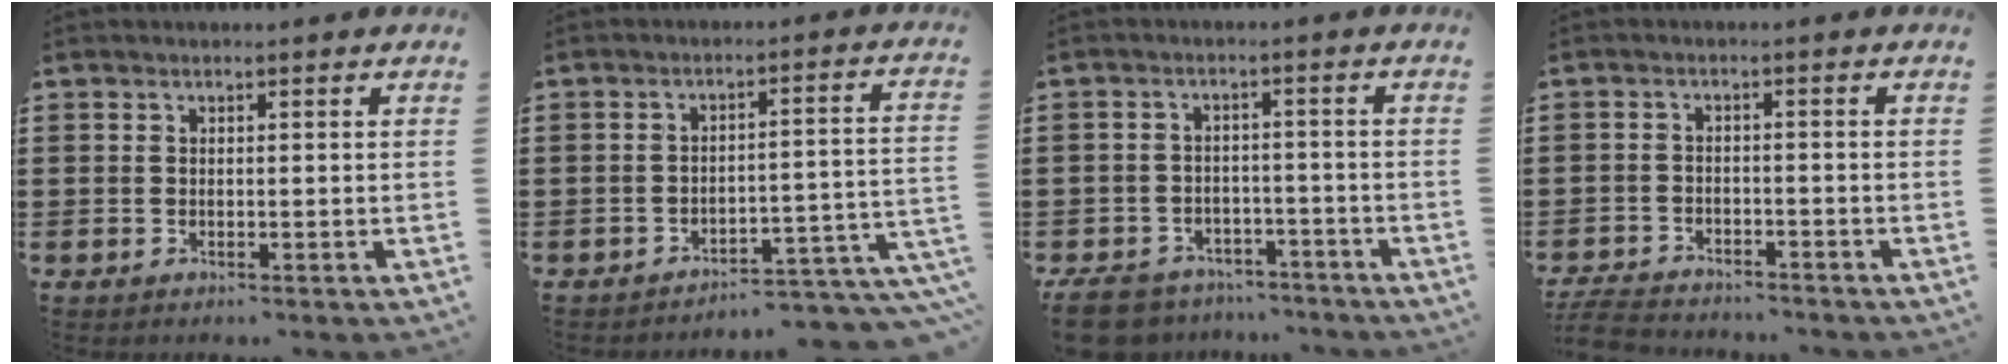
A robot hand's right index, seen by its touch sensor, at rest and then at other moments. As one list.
[{"total": 4.3, "force": [-4.0, 0.0, 1.6], "torque": [-0.030, -0.012, -0.084]}, {"total": 6.1, "force": [-5.7, 1.7, 1.4], "torque": [-0.037, 0.012, -0.112]}, {"total": 4.1, "force": [-4.1, 0.5, 0.6], "torque": [-0.024, -0.001, -0.088]}]